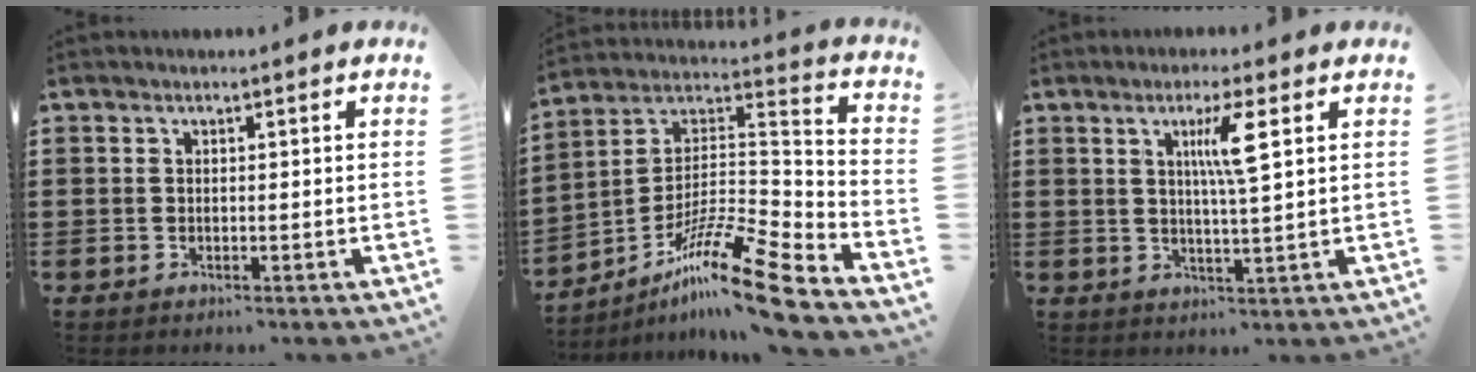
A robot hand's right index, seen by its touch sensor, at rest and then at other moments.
{"total": 15.3, "force": [-11.3, 1.3, 10.2], "torque": [-0.171, 0.028, -0.206]}
{"total": 5.4, "force": [1.9, 0.1, 5.1], "torque": [-0.104, 0.003, 0.027]}